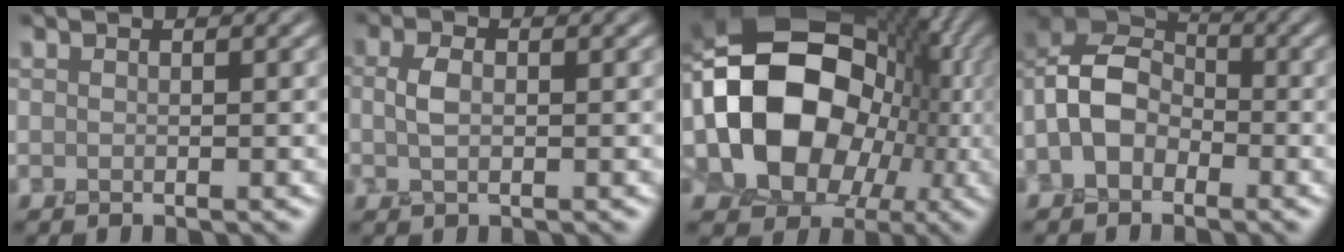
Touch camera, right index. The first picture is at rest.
{"total": 2.1, "force": [-0.1, 1.0, 1.9], "torque": [-0.045, 0.002, -0.005]}
{"total": 18.4, "force": [-0.2, 13.2, 12.8], "torque": [-0.247, -0.004, -0.004]}
{"total": 6.9, "force": [-1.9, 4.9, 4.4], "torque": [-0.089, 0.010, -0.047]}